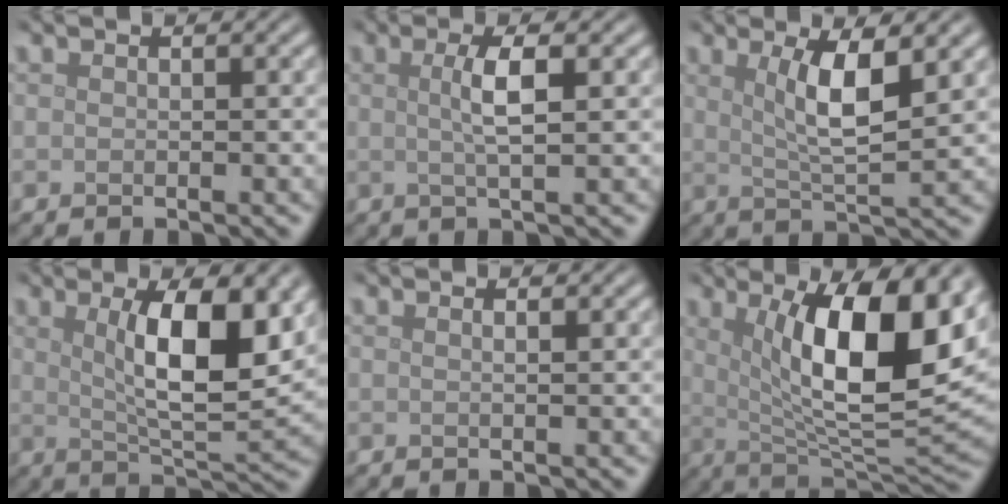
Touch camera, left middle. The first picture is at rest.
{"total": 3.0, "force": [0.6, 0.6, 2.9], "torque": [-0.049, 0.005, 0.005]}
{"total": 5.0, "force": [1.6, 1.1, 4.6], "torque": [-0.084, -0.004, 0.031]}
{"total": 8.9, "force": [2.2, 2.6, 8.2], "torque": [-0.127, -0.008, 0.042]}
{"total": 0.8, "force": [0.4, 0.3, 0.6], "torque": [-0.004, 0.001, 0.000]}
{"total": 12.4, "force": [3.2, 3.9, 11.4], "torque": [-0.163, -0.004, 0.052]}